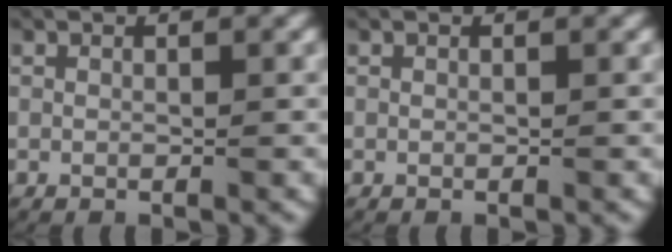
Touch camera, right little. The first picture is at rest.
{"total": 0.0}